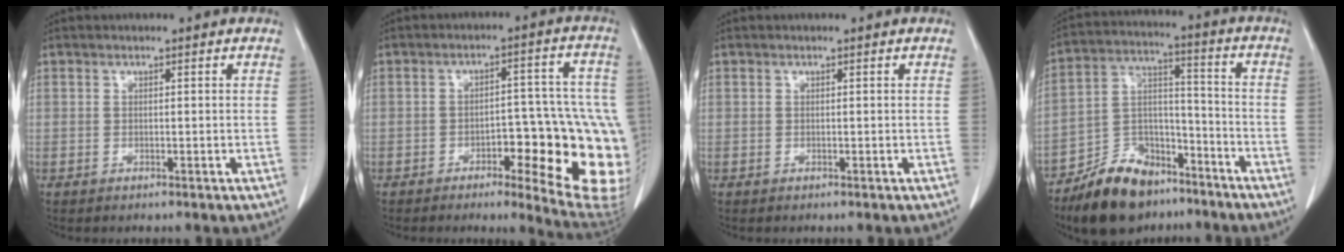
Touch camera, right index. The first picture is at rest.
{"total": 17.6, "force": [-5.1, 4.6, 16.2], "torque": [-0.118, 0.027, -0.044]}
{"total": 0.0}
{"total": 13.6, "force": [-10.4, 6.7, 5.6], "torque": [-0.104, 0.020, -0.182]}